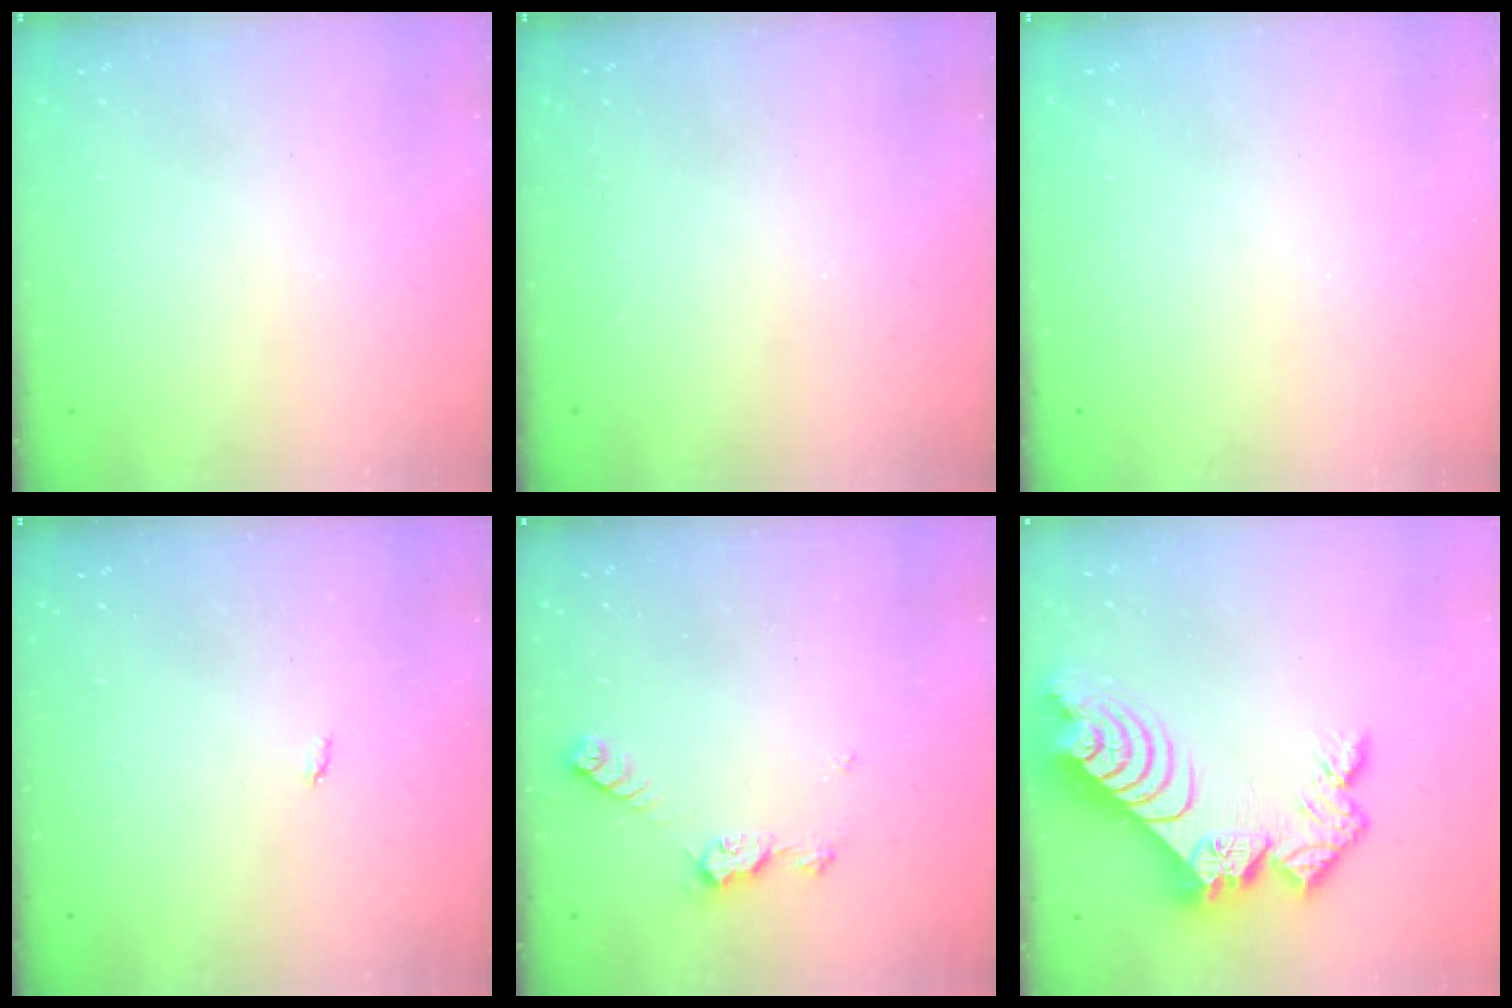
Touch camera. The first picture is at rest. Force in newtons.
{"total": 0.0}
{"total": 0.0}
{"total": 2.1, "press": 2.1, "slide": 0.4}
{"total": 5.5, "press": 5.4, "slide": 0.6}
{"total": 15.0, "press": 15.0, "slide": 1.4}